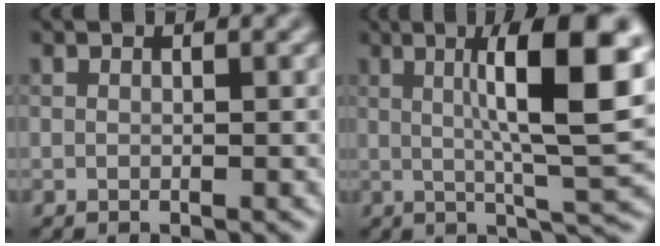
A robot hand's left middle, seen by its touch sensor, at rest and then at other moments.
{"total": 10.6, "force": [1.9, 1.8, 10.3], "torque": [-0.140, 0.009, 0.030]}